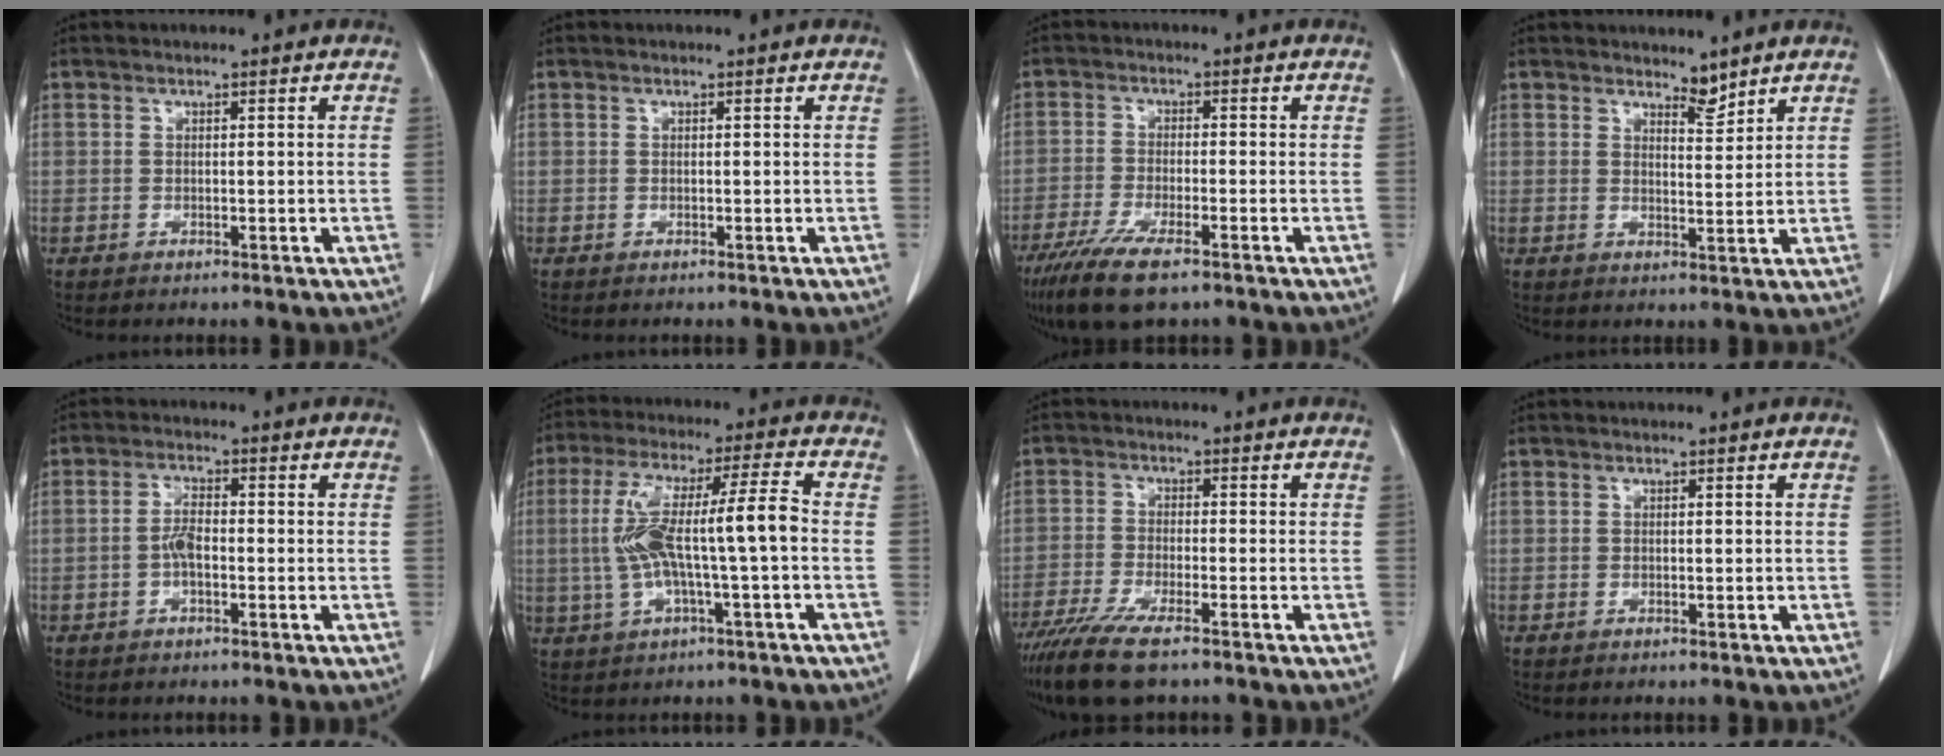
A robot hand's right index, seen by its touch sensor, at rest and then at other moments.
{"total": 0.0}
{"total": 9.7, "force": [-6.6, 2.0, 6.8], "torque": [-0.123, -0.023, -0.110]}
{"total": 2.7, "force": [2.5, 0.5, 0.7], "torque": [-0.010, -0.006, 0.043]}
{"total": 3.2, "force": [-0.7, 1.1, 2.9], "torque": [-0.058, 0.006, -0.012]}
{"total": 11.9, "force": [-0.8, 0.8, 11.8], "torque": [-0.230, 0.029, -0.011]}
{"total": 9.6, "force": [-7.2, 1.6, 6.1], "torque": [-0.109, -0.023, -0.121]}
{"total": 0.0}